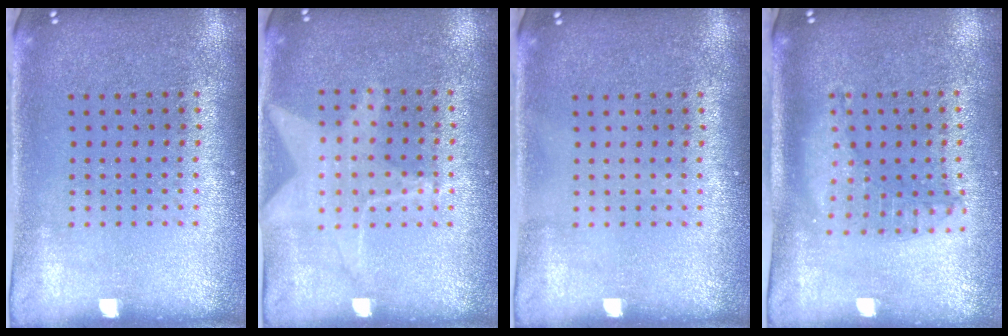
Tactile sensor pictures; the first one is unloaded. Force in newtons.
{"total": 1.3, "press": 1.2, "slide": 0.3}
{"total": 0.0}
{"total": 1.3, "press": 1.3, "slide": 0.2}